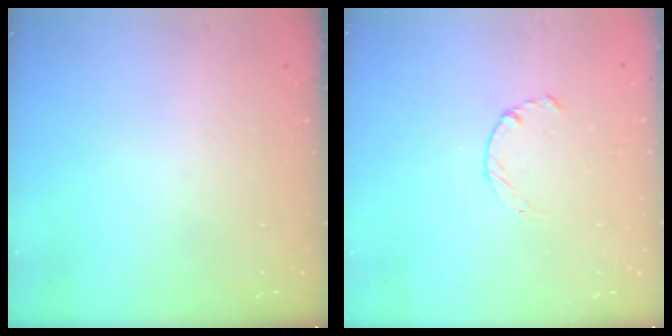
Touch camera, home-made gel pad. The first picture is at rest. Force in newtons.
{"total": 1.8, "press": 1.7, "slide": 0.3}